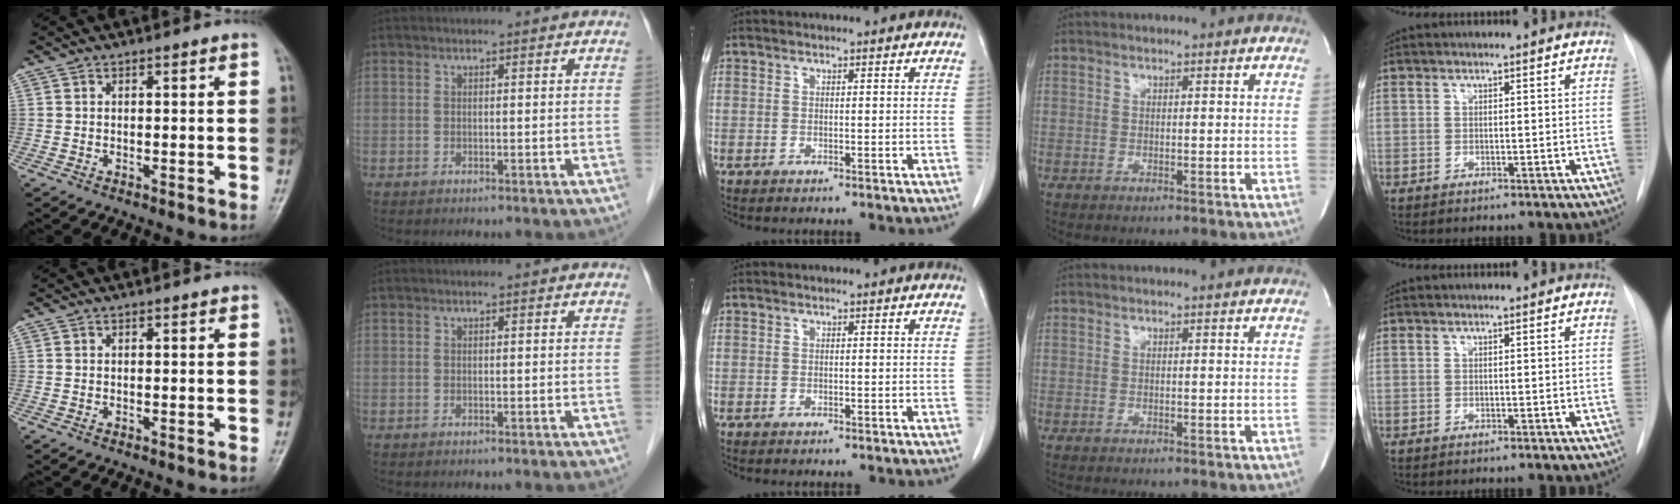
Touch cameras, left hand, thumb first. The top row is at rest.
{}